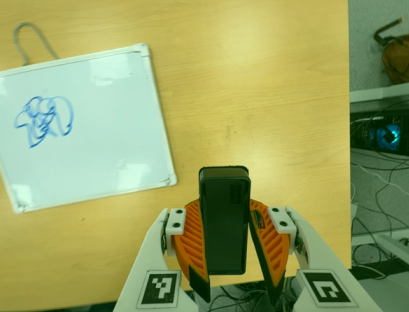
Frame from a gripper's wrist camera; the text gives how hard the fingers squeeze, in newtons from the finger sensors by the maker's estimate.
{"total": 8.0, "left": 7.5, "right": 8.6}